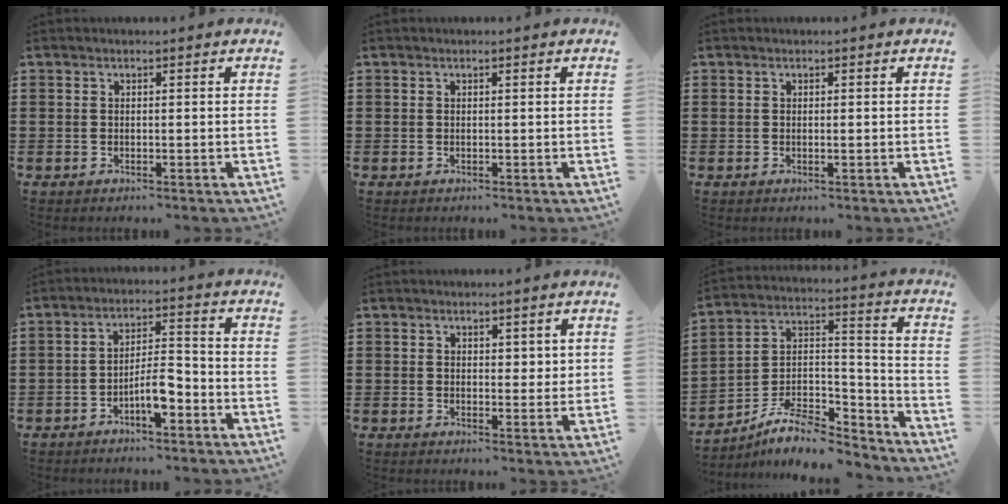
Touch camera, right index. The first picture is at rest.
{"total": 0.0}
{"total": 0.5, "force": [0.0, 0.0, 0.5], "torque": [-0.010, -0.002, 0.000]}
{"total": 5.7, "force": [-3.1, 1.8, 4.5], "torque": [-0.090, 0.005, -0.060]}
{"total": 2.0, "force": [1.5, 1.2, 0.5], "torque": [0.002, 0.001, 0.026]}
{"total": 9.2, "force": [-7.6, 3.1, 4.1], "torque": [-0.074, 0.025, -0.147]}